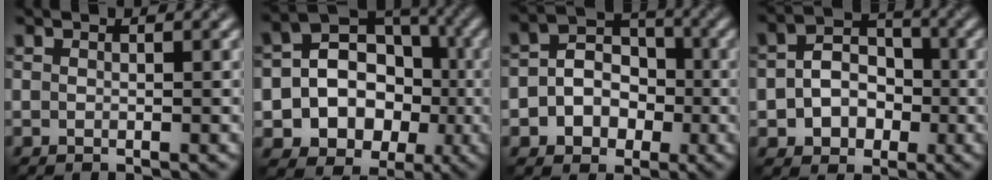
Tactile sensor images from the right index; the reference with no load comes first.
{"total": 9.8, "force": [-1.5, 8.5, 4.7], "torque": [-0.062, 0.007, -0.046]}
{"total": 4.3, "force": [-0.9, 3.7, 2.0], "torque": [-0.015, 0.014, -0.026]}
{"total": 4.1, "force": [-0.6, 3.5, 2.1], "torque": [-0.031, 0.013, -0.015]}